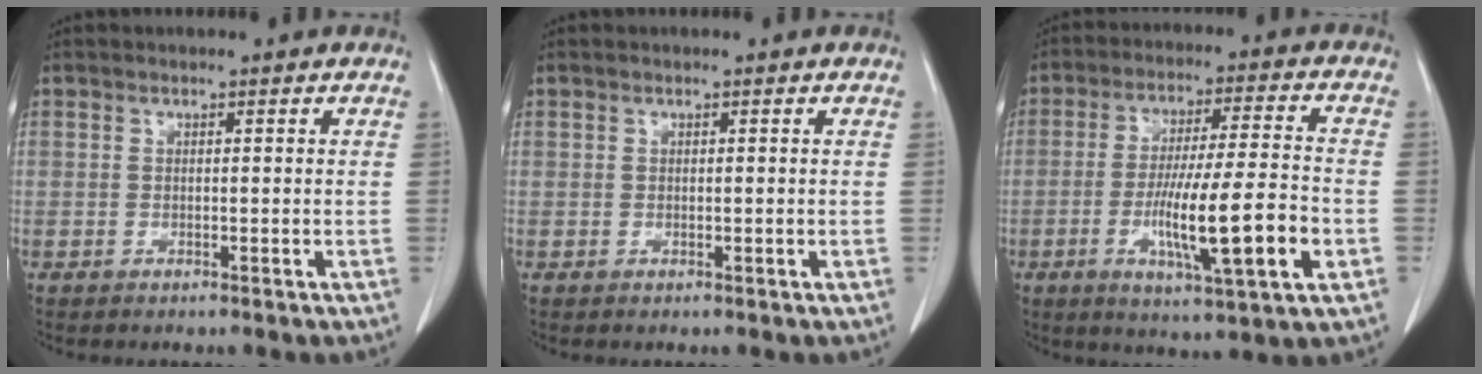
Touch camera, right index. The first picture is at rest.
{"total": 0.0}
{"total": 14.7, "force": [-4.0, 1.0, 14.2], "torque": [-0.243, -0.008, -0.064]}